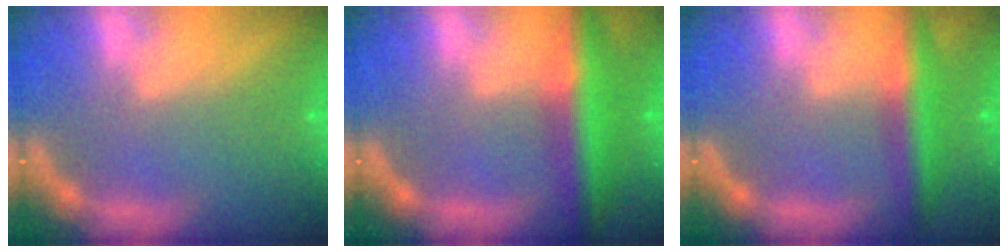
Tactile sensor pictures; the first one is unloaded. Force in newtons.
{"total": 7.0}
{"total": 5.0}